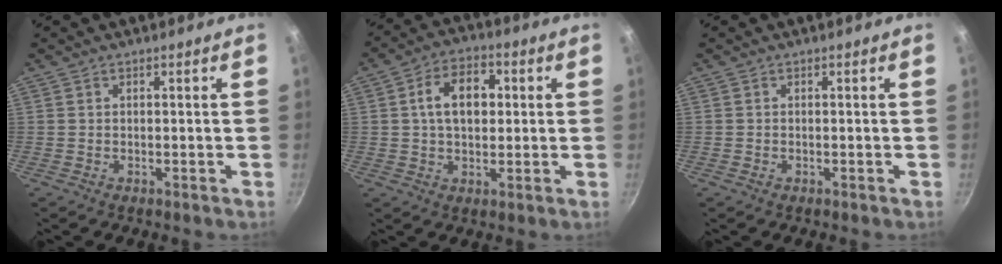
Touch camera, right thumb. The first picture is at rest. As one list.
[{"total": 10.1, "force": [1.6, 6.6, 7.4], "torque": [-0.098, 0.014, 0.018]}, {"total": 0.0}]